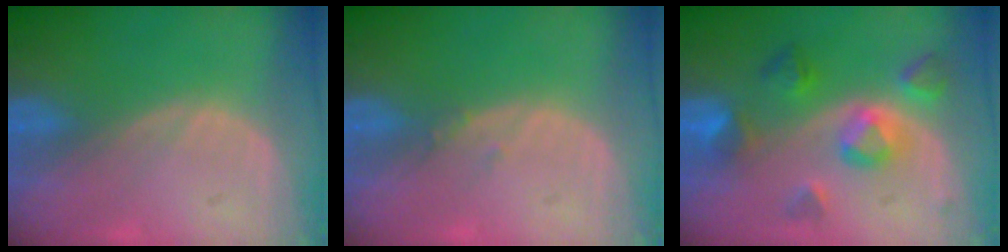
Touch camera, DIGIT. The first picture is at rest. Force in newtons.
{"total": 0.7, "press": 0.7, "slide": 0.3}
{"total": 7.4, "press": 6.9, "slide": 2.8}